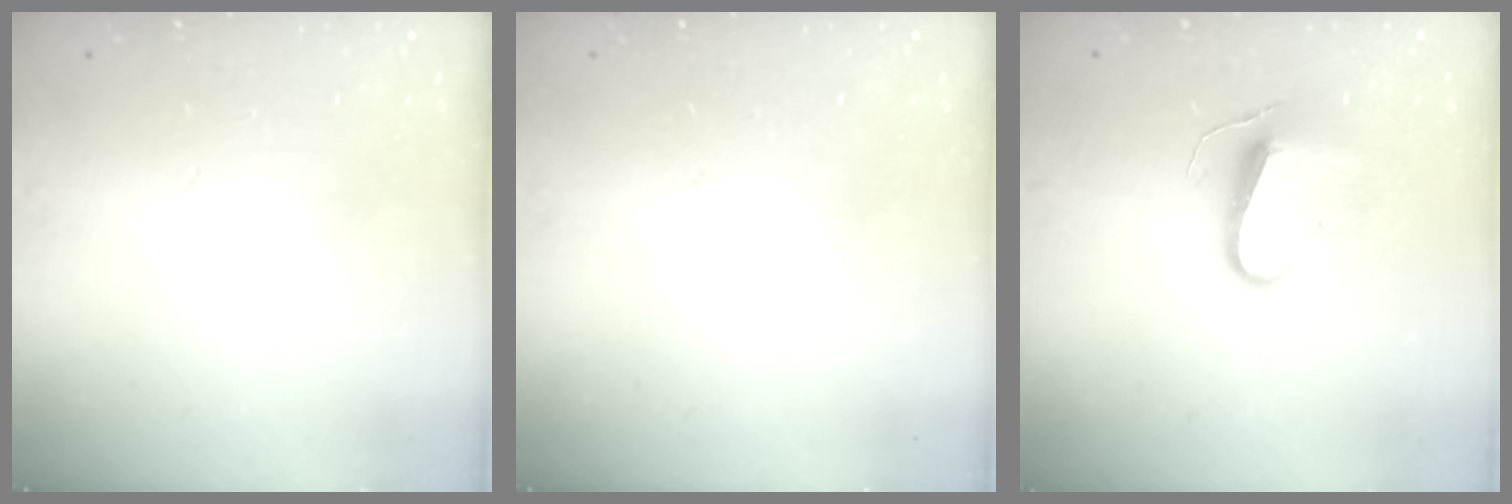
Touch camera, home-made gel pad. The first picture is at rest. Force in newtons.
{"total": 0.0}
{"total": 9.0, "press": 9.0, "slide": 0.1}